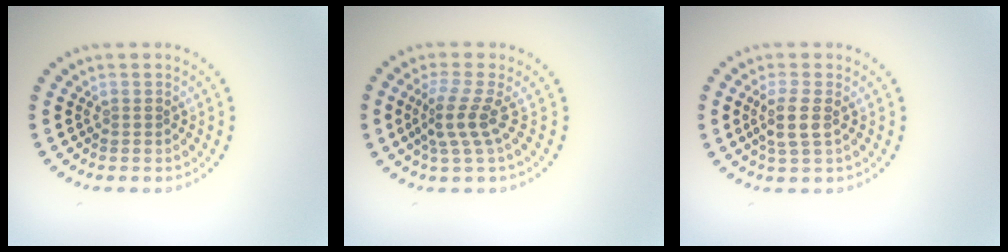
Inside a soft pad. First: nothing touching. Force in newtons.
{"total": 2.9, "press": 2.0, "slide": 2.1}
{"total": 2.4, "press": 2.0, "slide": 1.2}